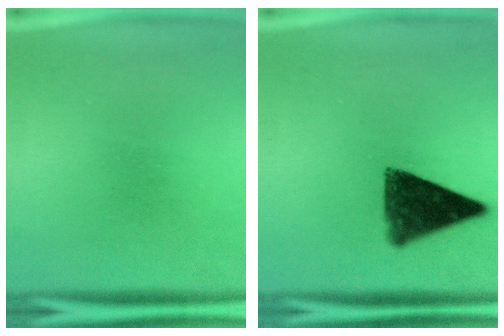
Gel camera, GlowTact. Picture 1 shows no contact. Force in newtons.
{"total": 11.1}